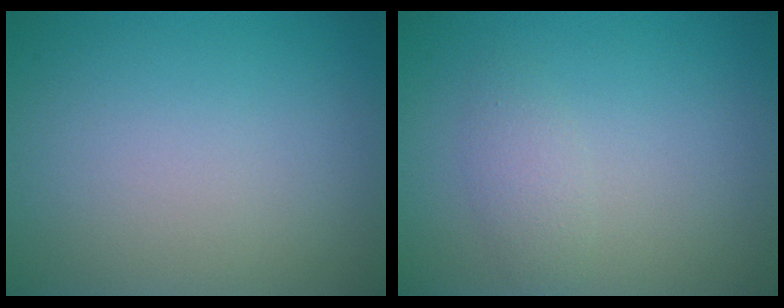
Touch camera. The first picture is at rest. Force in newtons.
{"total": 1.6, "press": 1.6, "slide": 0.1}